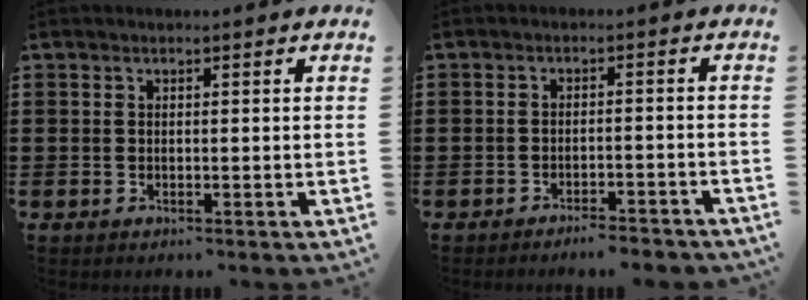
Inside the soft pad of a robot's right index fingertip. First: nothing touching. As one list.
[{"total": 2.7, "force": [-2.7, 0.0, 0.6], "torque": [-0.014, 0.000, -0.055]}]